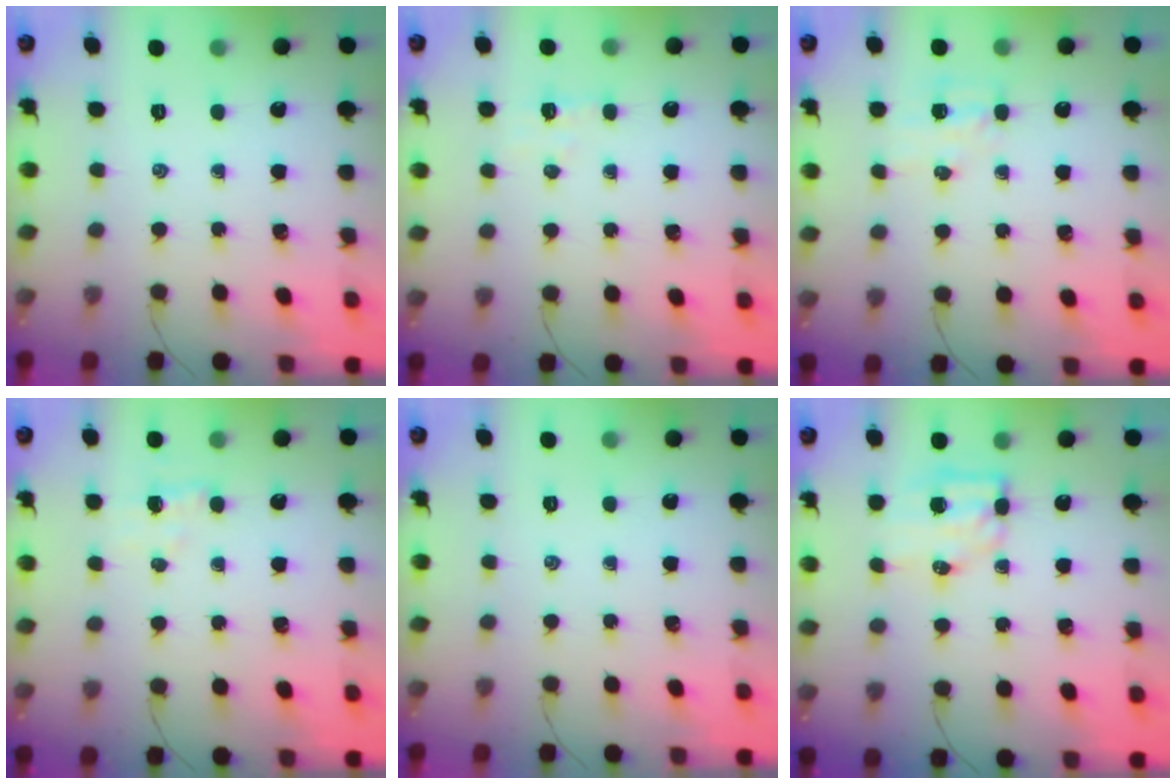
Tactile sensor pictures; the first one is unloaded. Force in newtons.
{"total": 3.7, "press": 3.5, "slide": 1.1}
{"total": 5.8, "press": 5.6, "slide": 1.4}
{"total": 2.7, "press": 2.6, "slide": 0.7}
{"total": 0.0}
{"total": 7.1, "press": 7.0, "slide": 0.9}